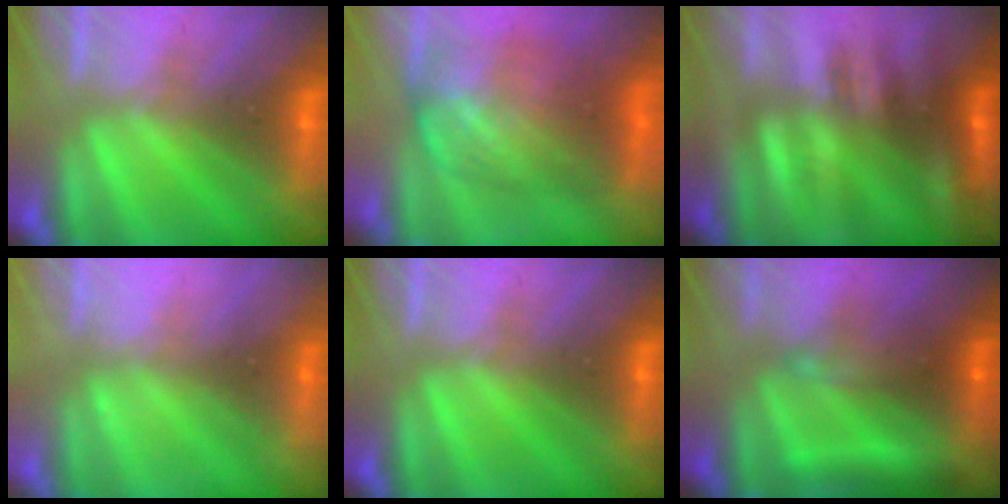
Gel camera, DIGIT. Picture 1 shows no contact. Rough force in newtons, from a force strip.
{"total": 6.7}
{"total": 2.4}
{"total": 2.2}
{"total": 0.0}
{"total": 10.8}